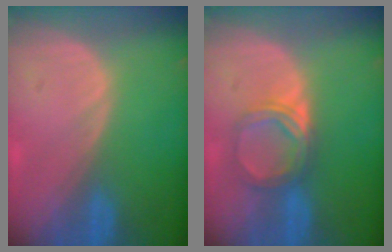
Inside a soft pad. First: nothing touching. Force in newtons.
{"total": 5.3, "press": 4.8, "slide": 2.3}